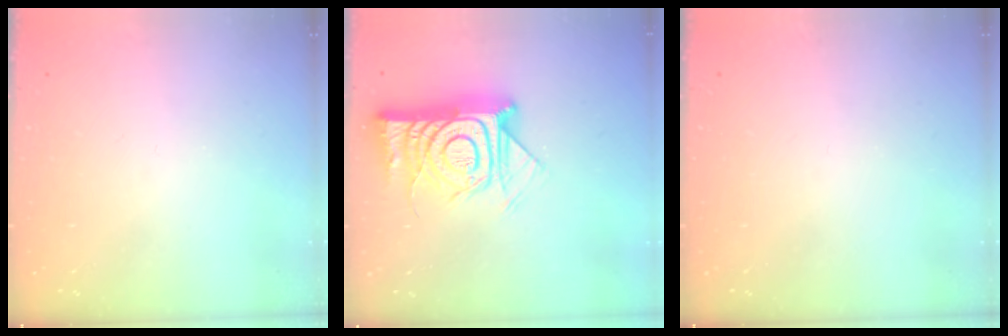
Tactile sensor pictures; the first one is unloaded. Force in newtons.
{"total": 16.9, "press": 16.9, "slide": 1.2}
{"total": 0.0}